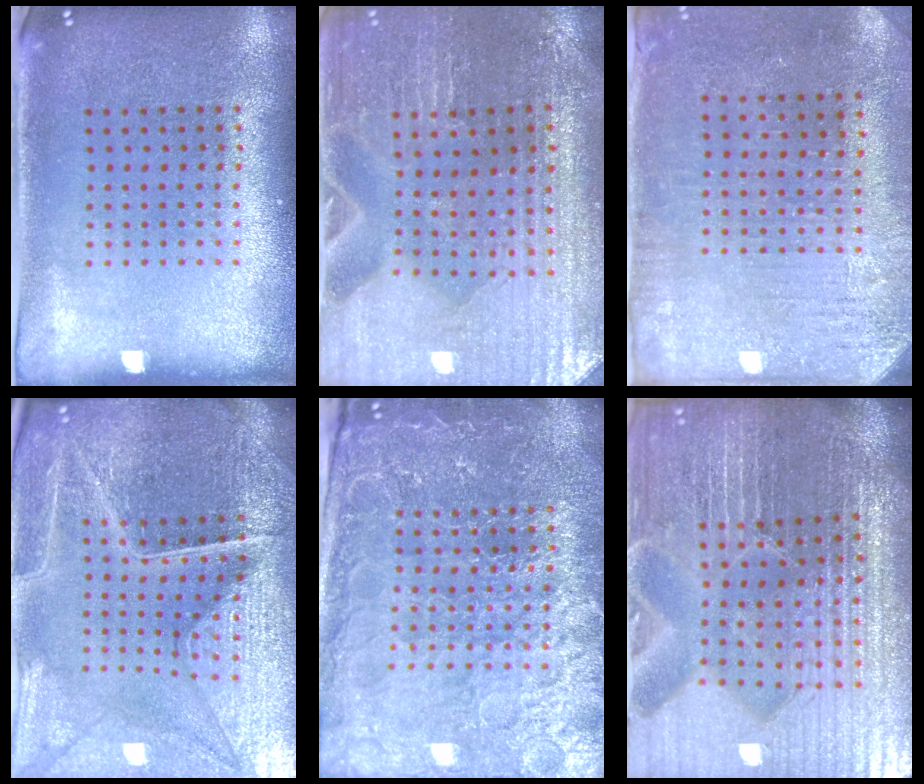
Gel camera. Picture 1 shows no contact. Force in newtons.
{"total": 1.7, "press": 1.7, "slide": 0.2}
{"total": 3.1, "press": 2.7, "slide": 1.5}
{"total": 5.2, "press": 5.0, "slide": 1.5}
{"total": 4.9, "press": 4.5, "slide": 1.8}
{"total": 7.2, "press": 6.3, "slide": 3.4}